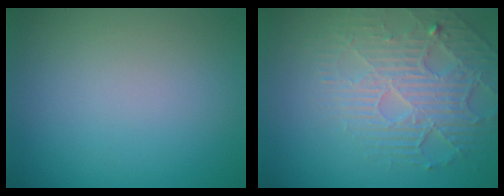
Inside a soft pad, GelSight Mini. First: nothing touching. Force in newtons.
{"total": 4.2, "press": 3.9, "slide": 1.6}